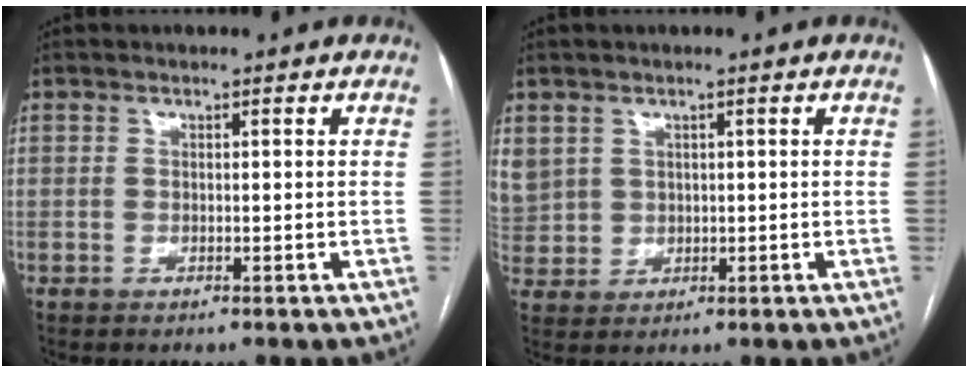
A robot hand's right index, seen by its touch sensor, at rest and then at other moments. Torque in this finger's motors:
{"motor_torque": [0.68, 0.15, 0.30, 0.01]}